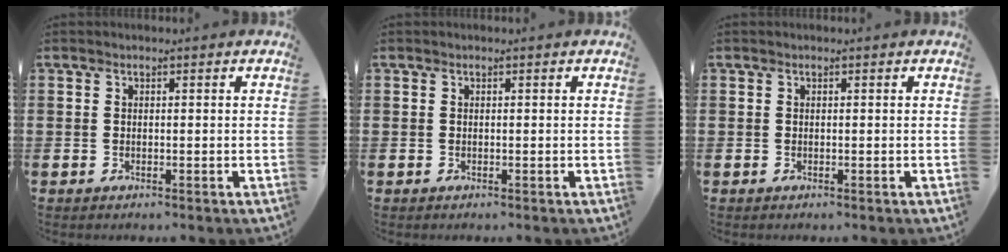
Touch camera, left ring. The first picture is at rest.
{"total": 0.0}
{"total": 0.0}